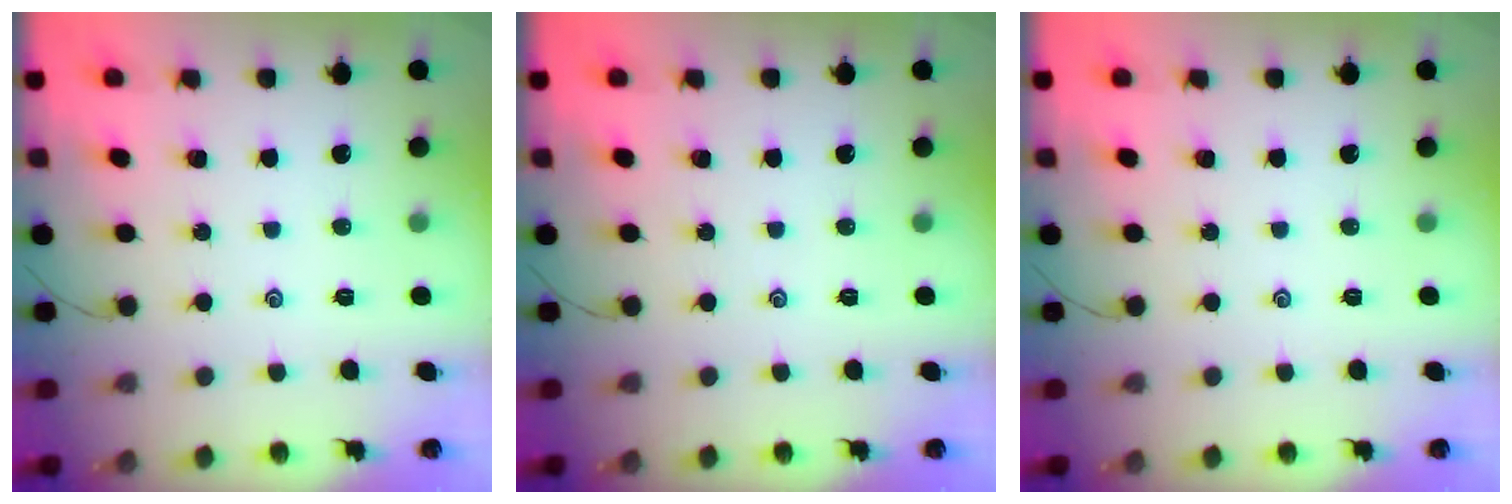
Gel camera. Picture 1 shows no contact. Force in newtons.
{"total": 0.0}
{"total": 0.0}